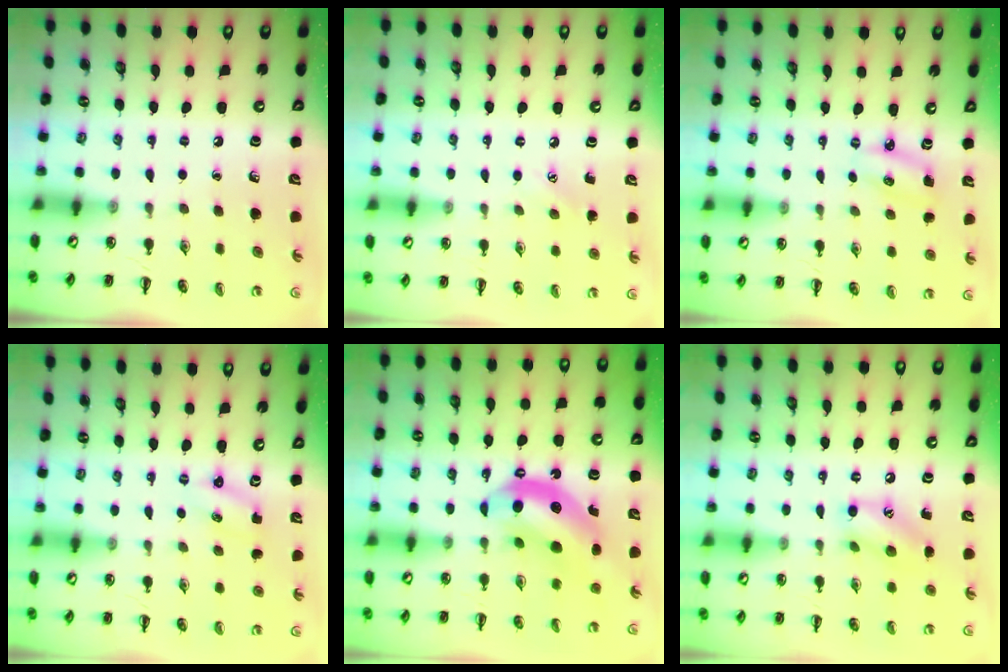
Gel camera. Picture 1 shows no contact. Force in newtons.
{"total": 4.9, "press": 4.7, "slide": 1.3}
{"total": 3.7, "press": 3.6, "slide": 0.7}
{"total": 2.1, "press": 2.0, "slide": 0.6}
{"total": 10.9, "press": 10.5, "slide": 2.8}
{"total": 11.4, "press": 11.3, "slide": 1.8}